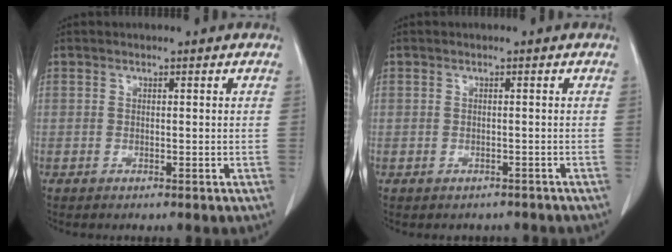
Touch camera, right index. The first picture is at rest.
{"total": 2.6, "force": [-2.0, 1.7, 0.0], "torque": [-0.003, 0.005, -0.028]}